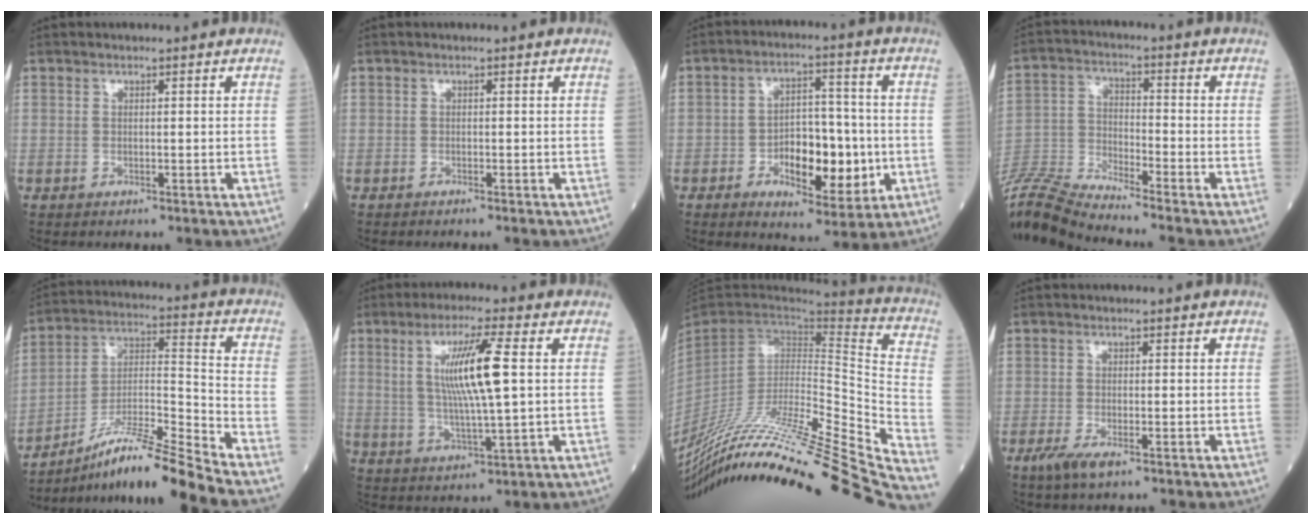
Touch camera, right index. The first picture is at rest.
{"total": 1.0, "force": [-0.9, -0.1, 0.5], "torque": [-0.008, -0.001, -0.013]}
{"total": 10.7, "force": [-2.6, 4.9, 9.1], "torque": [-0.139, 0.009, -0.039]}
{"total": 13.0, "force": [-12.5, -1.7, 3.0], "torque": [-0.068, 0.000, -0.245]}
{"total": 14.4, "force": [-12.1, -2.4, 7.5], "torque": [-0.135, 0.000, -0.216]}
{"total": 10.3, "force": [2.1, 0.3, 10.0], "torque": [-0.192, -0.001, 0.041]}
{"total": 39.5, "force": [-33.8, 0.2, 20.6], "torque": [-0.247, -0.089, -0.509]}
{"total": 3.4, "force": [-2.0, 0.9, 2.5], "torque": [-0.055, -0.007, -0.037]}